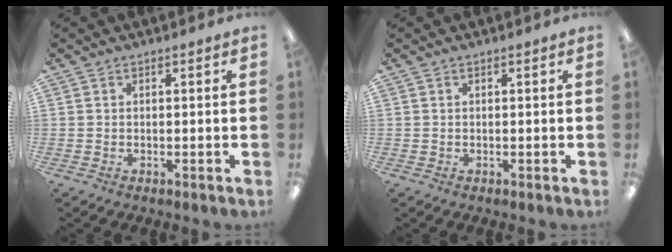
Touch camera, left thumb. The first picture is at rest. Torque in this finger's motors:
{"motor_torque": [0.00, 0.00, -0.07, 0.07, 0.00]}